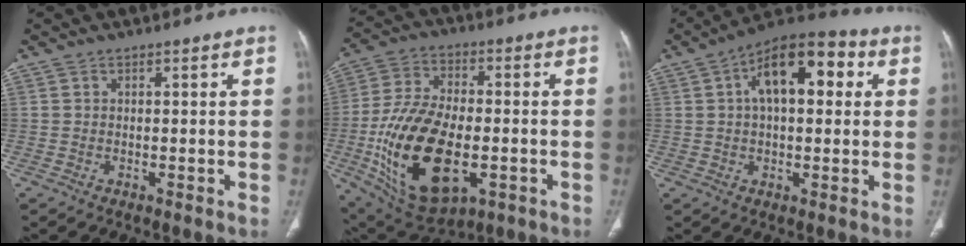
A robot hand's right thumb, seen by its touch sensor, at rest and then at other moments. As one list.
[{"total": 23.1, "force": [-5.4, 12.6, 18.6], "torque": [-0.349, 0.006, -0.074]}, {"total": 15.0, "force": [3.8, 7.6, 12.3], "torque": [-0.165, 0.026, 0.052]}]